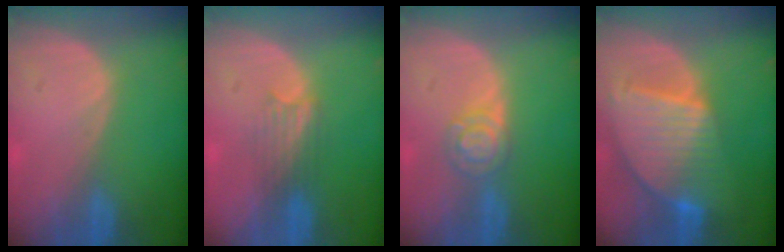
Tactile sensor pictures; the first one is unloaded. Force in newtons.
{"total": 3.3, "press": 3.0, "slide": 1.3}
{"total": 4.1, "press": 4.1, "slide": 0.1}
{"total": 9.5, "press": 8.2, "slide": 4.8}